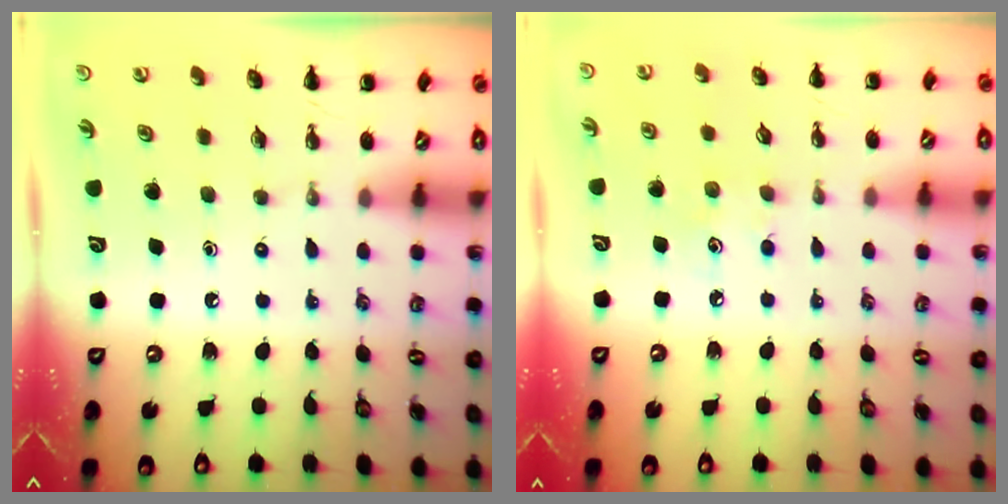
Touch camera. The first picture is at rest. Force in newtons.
{"total": 4.5, "press": 4.3, "slide": 1.1}